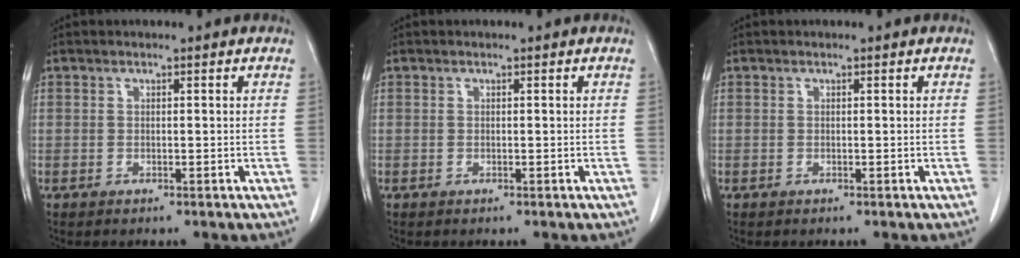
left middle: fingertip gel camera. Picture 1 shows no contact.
{"total": 0.0}
{"total": 0.0}